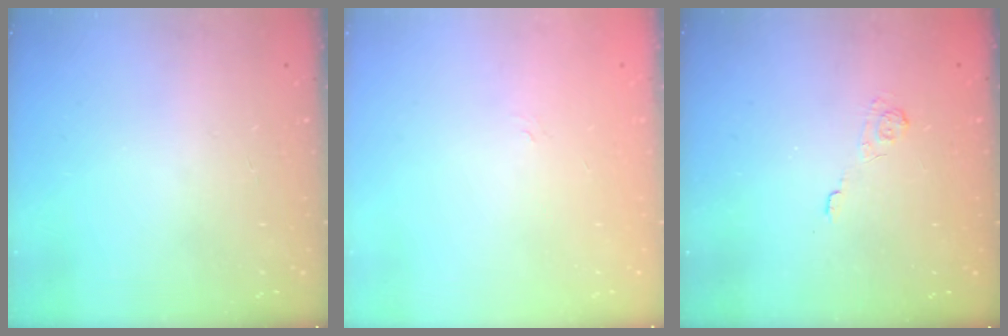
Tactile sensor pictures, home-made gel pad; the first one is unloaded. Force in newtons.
{"total": 2.3, "press": 2.0, "slide": 1.1}
{"total": 2.0, "press": 1.4, "slide": 1.4}